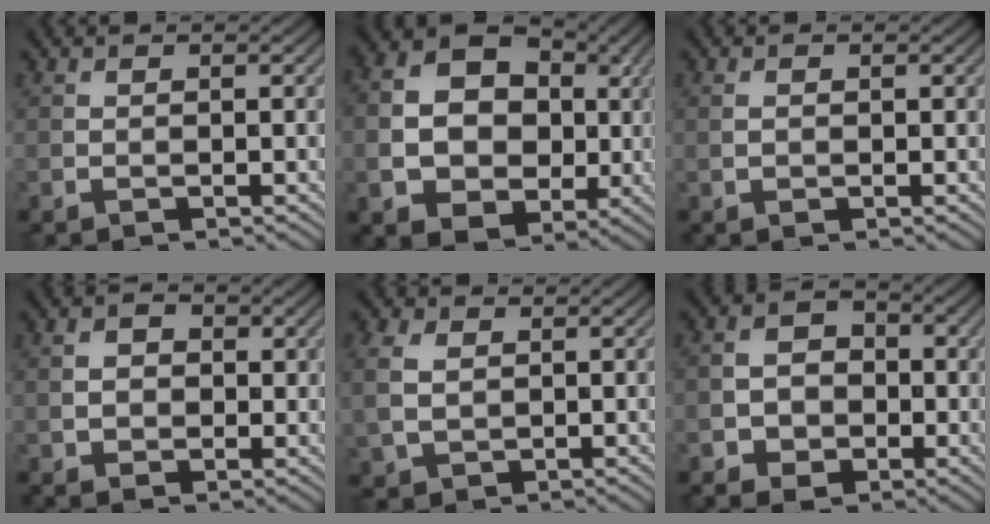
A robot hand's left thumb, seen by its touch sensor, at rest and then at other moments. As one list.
[{"total": 12.5, "force": [-0.6, 9.9, 7.7], "torque": [-0.165, -0.012, -0.013]}, {"total": 1.0, "force": [0.1, 0.6, 0.8], "torque": [-0.017, 0.001, 0.004]}, {"total": 2.8, "force": [0.2, 2.2, 1.8], "torque": [-0.040, -0.002, 0.004]}, {"total": 4.9, "force": [0.9, 3.6, 3.2], "torque": [-0.099, 0.005, 0.022]}, {"total": 5.4, "force": [-1.8, 4.2, 2.8], "torque": [-0.047, -0.005, -0.036]}]